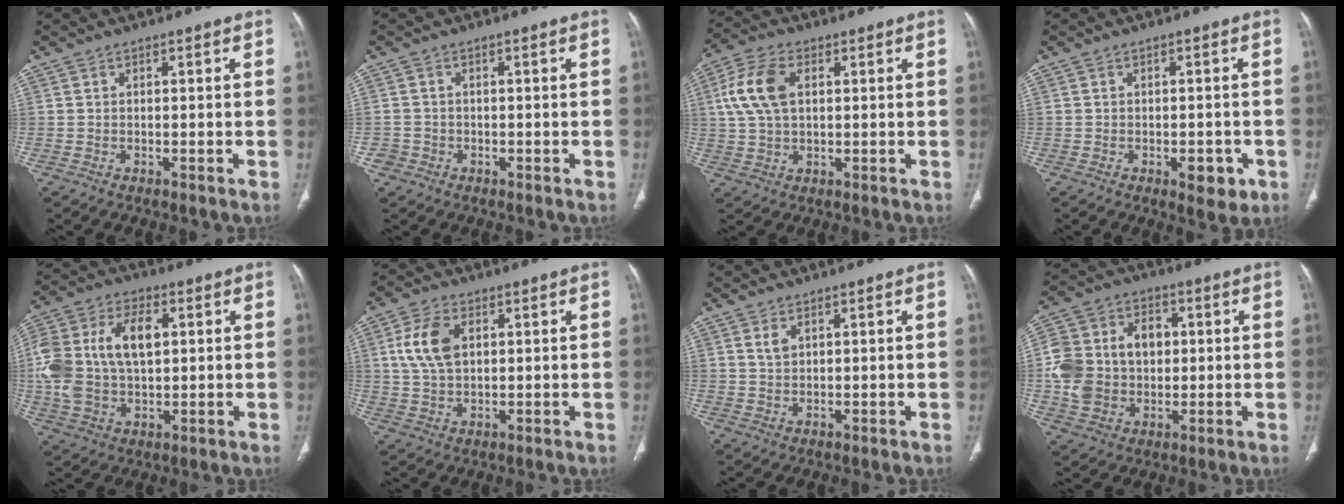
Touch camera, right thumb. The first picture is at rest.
{"total": 2.0, "force": [-1.0, 1.8, -0.1], "torque": [0.007, 0.010, -0.023]}
{"total": 9.8, "force": [2.3, 5.7, 7.6], "torque": [-0.163, 0.012, 0.043]}
{"total": 4.8, "force": [-1.9, 2.3, 3.7], "torque": [-0.028, 0.002, -0.018]}
{"total": 17.1, "force": [2.4, 10.4, 13.4], "torque": [-0.273, 0.015, 0.046]}
{"total": 8.5, "force": [2.2, 5.2, 6.3], "torque": [-0.125, 0.001, 0.045]}
{"total": 2.2, "force": [1.1, 1.3, 1.3], "torque": [-0.024, -0.004, 0.028]}
{"total": 15.9, "force": [0.9, 12.3, 10.1], "torque": [-0.171, 0.020, 0.019]}